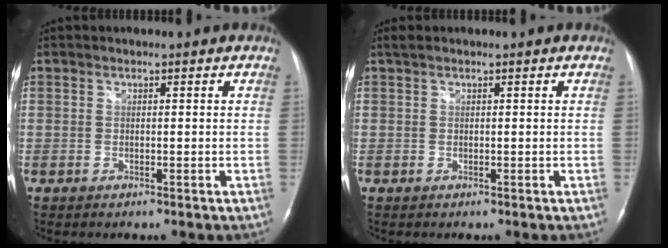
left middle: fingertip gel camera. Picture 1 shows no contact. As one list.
[{"total": 0.9, "force": [0.7, 0.3, 0.5], "torque": [-0.014, 0.017, 0.015]}]